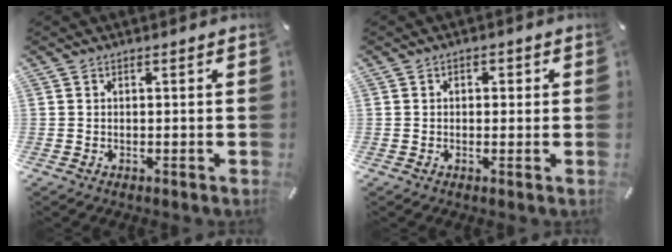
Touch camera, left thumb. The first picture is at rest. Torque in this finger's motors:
{"motor_torque": [-0.03, -0.47, 0.01, 0.16, 0.01]}